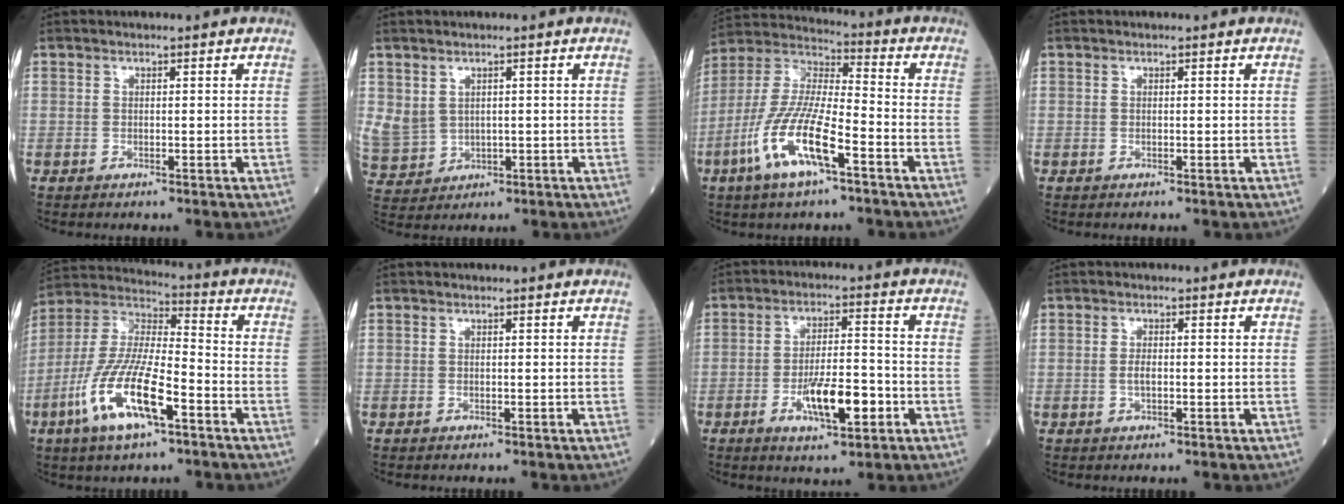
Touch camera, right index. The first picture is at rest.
{"total": 7.6, "force": [1.3, 6.6, 3.4], "torque": [-0.101, 0.009, 0.049]}
{"total": 14.3, "force": [-6.3, 3.2, 12.5], "torque": [-0.262, -0.007, -0.123]}
{"total": 0.0}
{"total": 15.6, "force": [-6.7, 4.0, 13.5], "torque": [-0.284, -0.008, -0.128]}
{"total": 0.0}
{"total": 9.1, "force": [-3.3, 2.4, 8.2], "torque": [-0.146, -0.001, -0.053]}
{"total": 1.8, "force": [-0.3, 0.8, 1.6], "torque": [-0.032, 0.002, -0.005]}